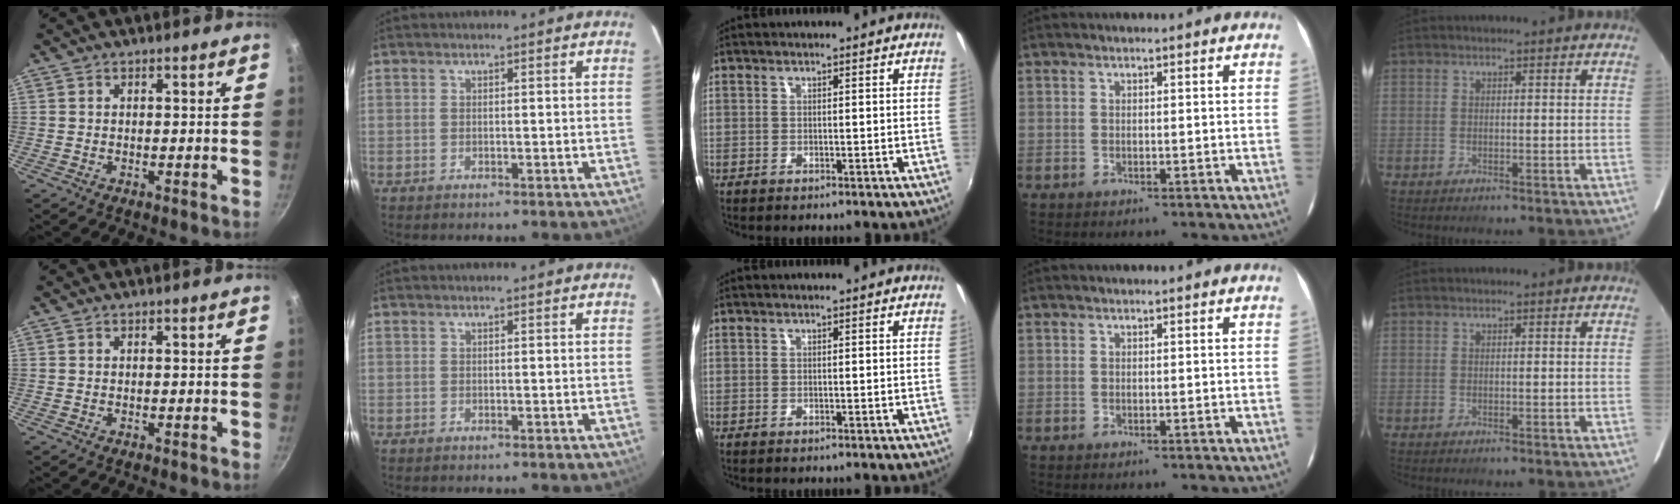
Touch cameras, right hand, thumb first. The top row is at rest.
{}